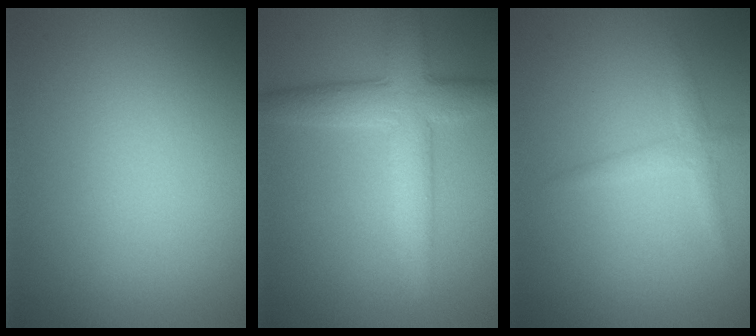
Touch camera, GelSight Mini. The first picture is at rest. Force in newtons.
{"total": 6.0, "press": 6.0, "slide": 0.4}
{"total": 1.6, "press": 1.6, "slide": 0.1}